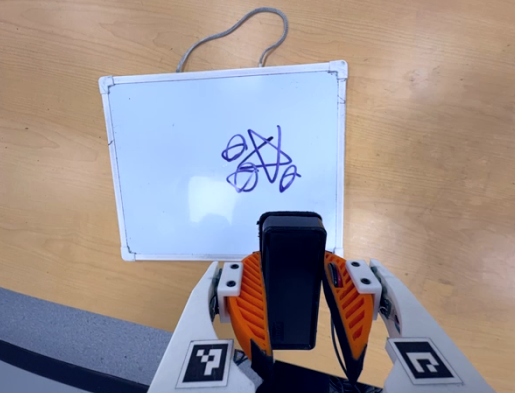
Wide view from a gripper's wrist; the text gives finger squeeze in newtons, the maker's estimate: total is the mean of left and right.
{"total": 4.6, "left": 3.2, "right": 6.0}